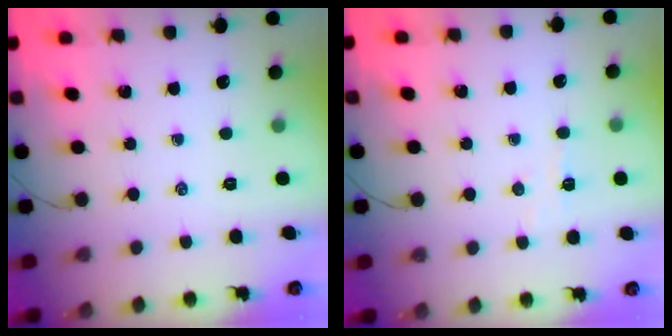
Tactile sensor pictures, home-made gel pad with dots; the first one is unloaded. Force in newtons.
{"total": 3.7, "press": 3.5, "slide": 1.2}